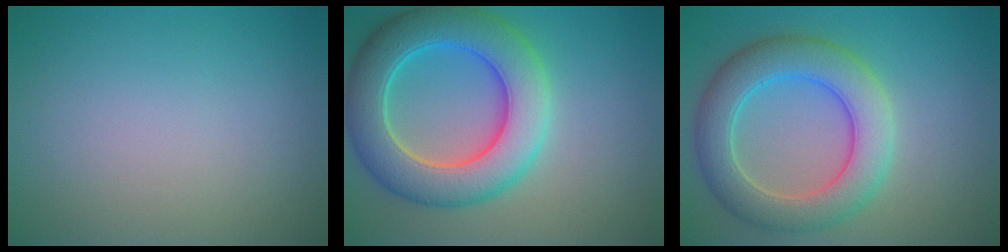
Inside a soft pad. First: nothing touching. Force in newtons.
{"total": 8.8, "press": 8.8, "slide": 0.4}
{"total": 7.2, "press": 7.2, "slide": 0.2}